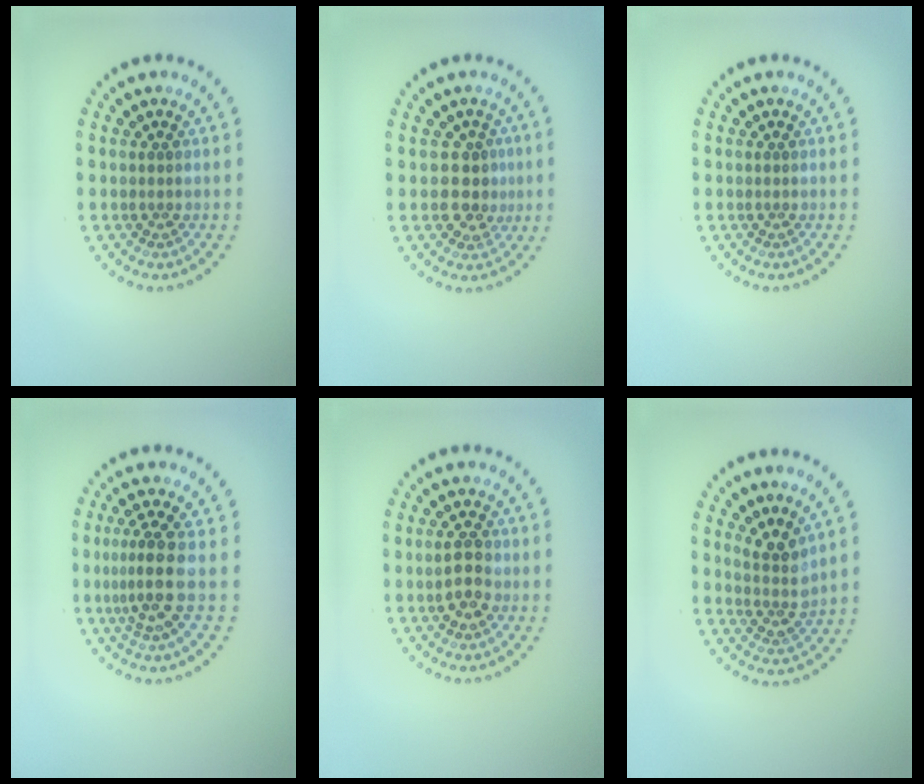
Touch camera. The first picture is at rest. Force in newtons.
{"total": 2.9, "press": 2.7, "slide": 1.2}
{"total": 0.0}
{"total": 3.2, "press": 2.4, "slide": 2.1}
{"total": 2.7, "press": 2.7, "slide": 0.1}
{"total": 2.5, "press": 1.9, "slide": 1.7}